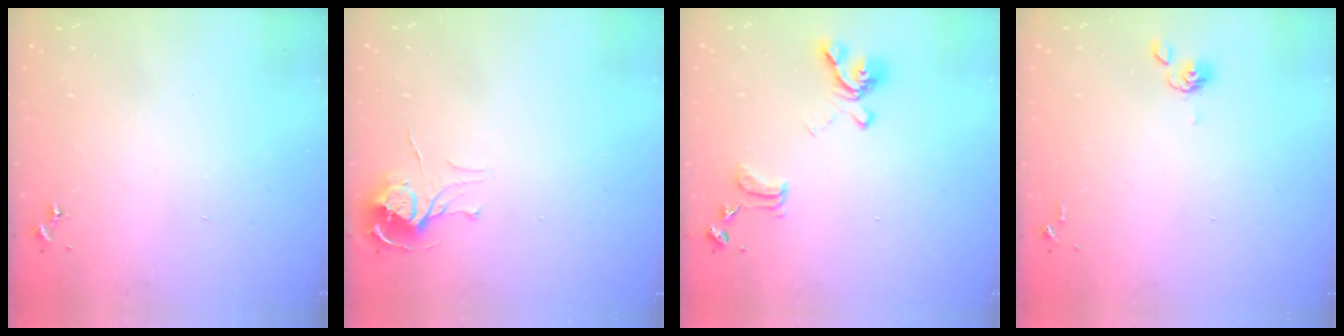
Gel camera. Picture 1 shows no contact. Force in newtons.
{"total": 7.0, "press": 7.0, "slide": 0.6}
{"total": 15.5, "press": 15.4, "slide": 1.6}
{"total": 4.9, "press": 4.8, "slide": 0.9}